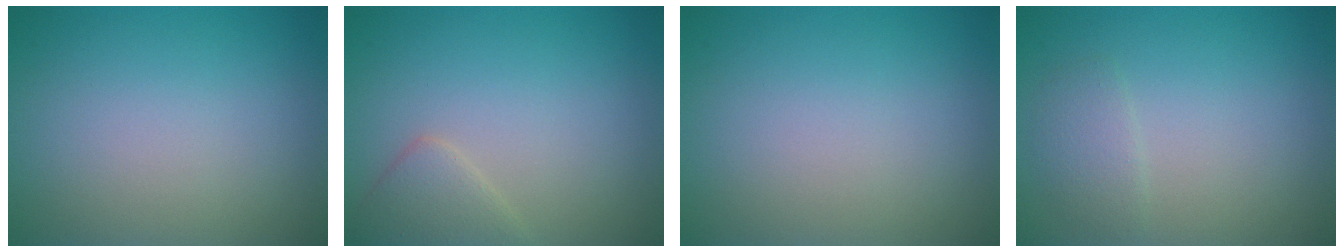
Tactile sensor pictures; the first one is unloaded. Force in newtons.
{"total": 2.2, "press": 2.2, "slide": 0.2}
{"total": 0.0}
{"total": 1.5, "press": 1.5, "slide": 0.0}